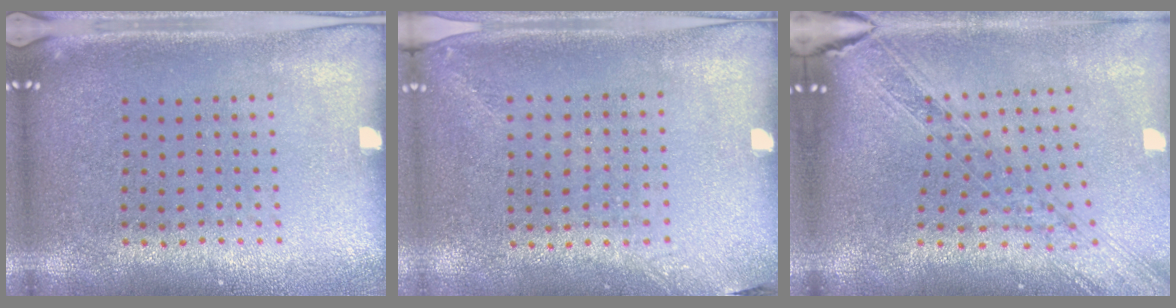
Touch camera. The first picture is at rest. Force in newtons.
{"total": 1.4, "press": 1.1, "slide": 0.9}
{"total": 1.9, "press": 1.7, "slide": 0.9}